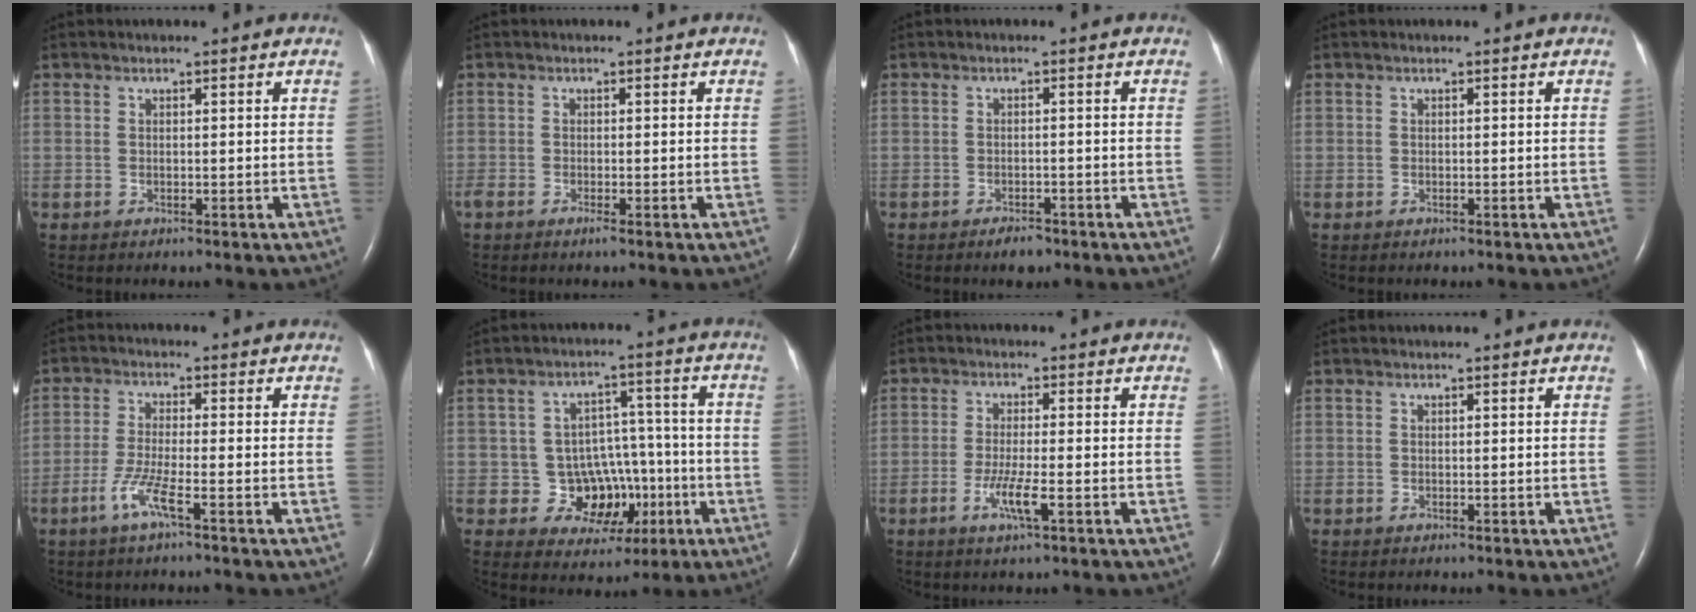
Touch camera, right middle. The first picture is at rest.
{"total": 1.1, "force": [-0.7, 0.0, 0.8], "torque": [-0.022, -0.004, -0.015]}
{"total": 2.2, "force": [-1.7, 0.9, 1.1], "torque": [-0.024, -0.001, -0.023]}
{"total": 0.0}
{"total": 4.5, "force": [-2.4, -0.2, 3.8], "torque": [-0.084, -0.009, -0.051]}
{"total": 8.2, "force": [-2.1, 7.6, 2.5], "torque": [-0.019, 0.034, -0.017]}
{"total": 4.2, "force": [-1.7, 0.0, 3.9], "torque": [-0.080, -0.008, -0.032]}
{"total": 0.0}